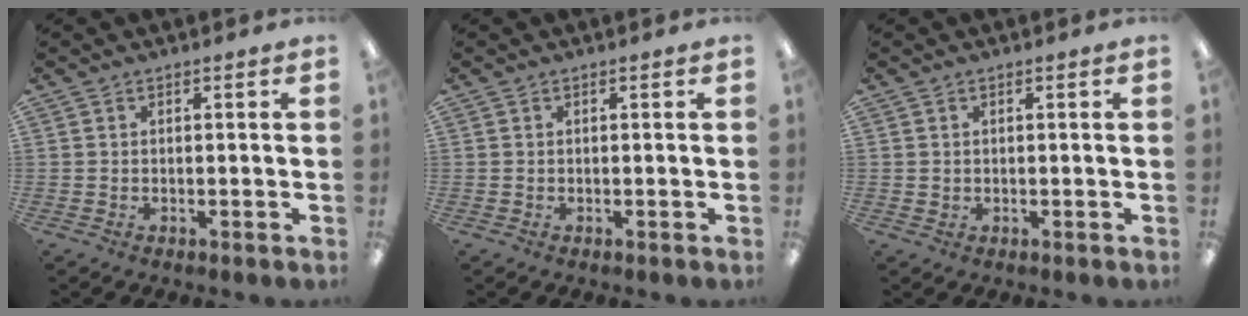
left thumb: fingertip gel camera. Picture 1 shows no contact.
{"total": 0.0}
{"total": 0.9, "force": [0.5, 0.7, 0.0], "torque": [0.007, 0.001, 0.007]}